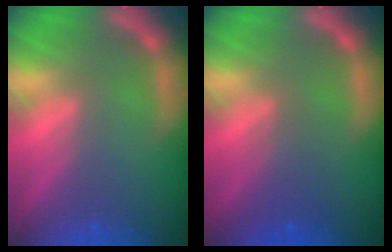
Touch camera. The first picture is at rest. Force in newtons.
{"total": 2.5}